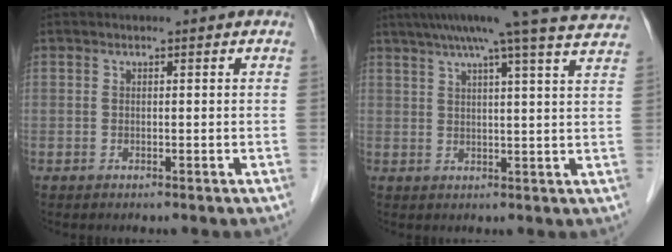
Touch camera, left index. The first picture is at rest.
{"total": 18.5, "force": [16.0, -0.9, 9.4], "torque": [-0.152, 0.006, 0.198]}